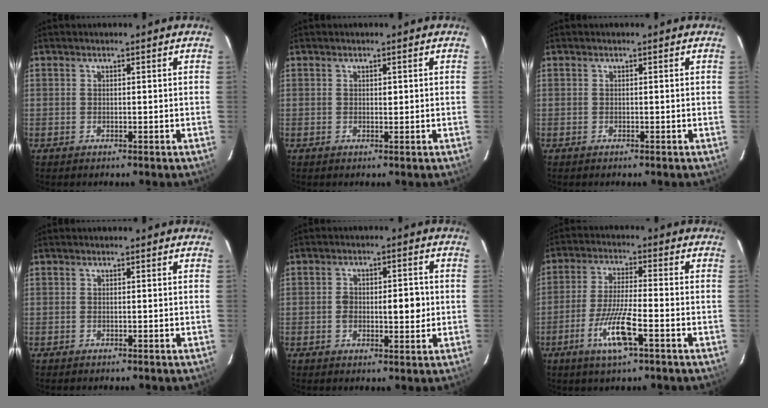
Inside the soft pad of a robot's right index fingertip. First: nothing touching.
{"total": 0.9, "force": [0.1, 0.5, 0.7], "torque": [-0.015, 0.001, 0.001]}
{"total": 0.0}
{"total": 0.0}
{"total": 7.0, "force": [-0.5, 3.4, 6.1], "torque": [-0.099, 0.013, -0.003]}
{"total": 9.4, "force": [-4.2, 1.0, 8.4], "torque": [-0.165, -0.012, -0.077]}